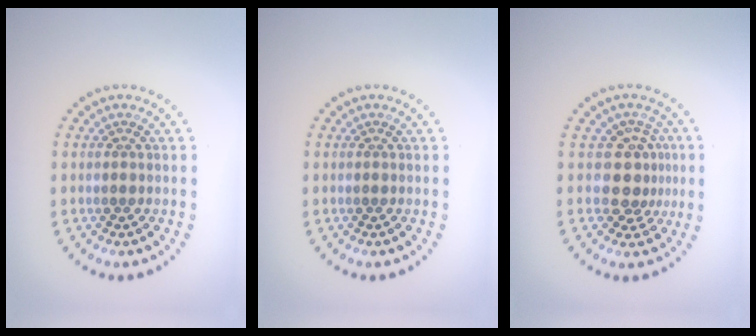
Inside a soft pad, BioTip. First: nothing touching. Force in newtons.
{"total": 0.0}
{"total": 3.0, "press": 2.5, "slide": 1.7}